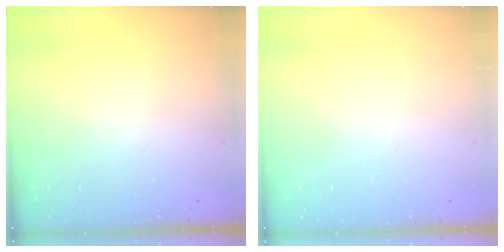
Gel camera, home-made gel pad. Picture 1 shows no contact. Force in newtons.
{"total": 0.0}